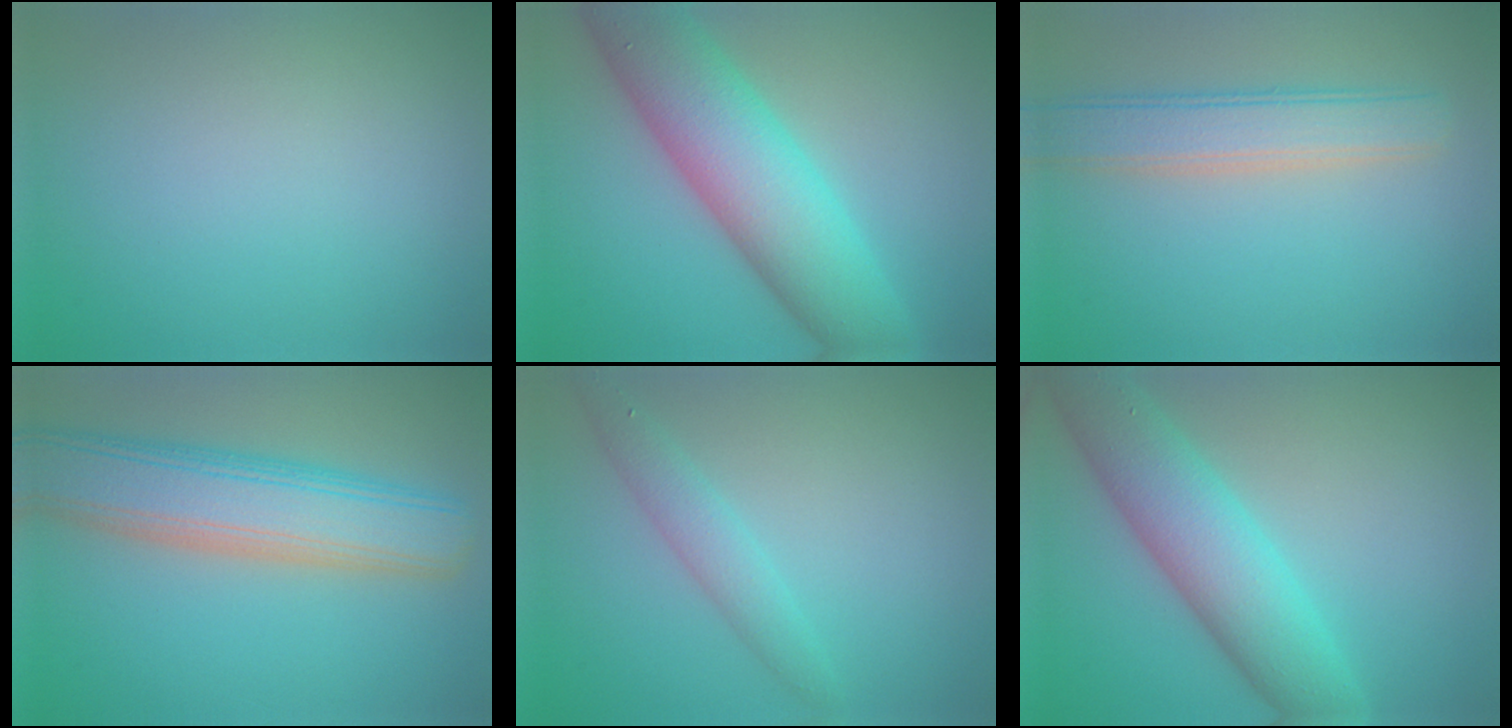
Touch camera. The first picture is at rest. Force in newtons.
{"total": 10.1, "press": 10.1, "slide": 0.3}
{"total": 4.2, "press": 4.2, "slide": 0.4}
{"total": 8.6, "press": 8.6, "slide": 0.6}
{"total": 2.3, "press": 2.3, "slide": 0.0}
{"total": 7.4, "press": 7.4, "slide": 0.3}